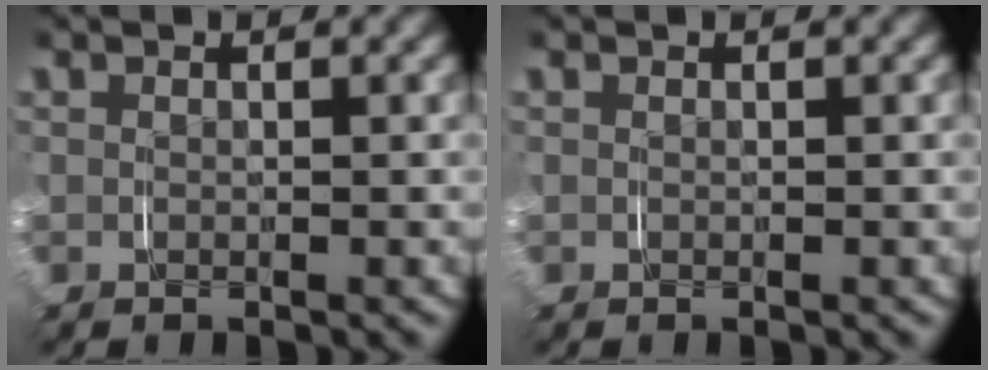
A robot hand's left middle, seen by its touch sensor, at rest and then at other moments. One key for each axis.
{"total": 0.0}